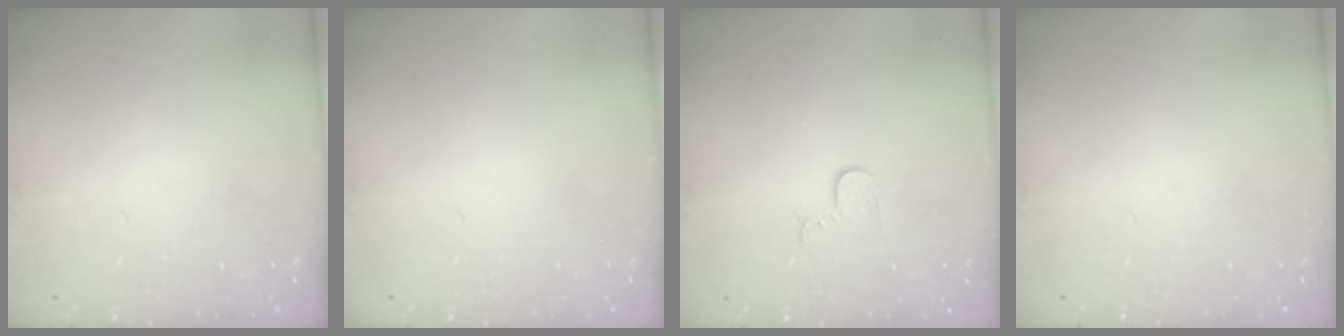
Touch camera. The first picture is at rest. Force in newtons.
{"total": 0.0}
{"total": 3.7, "press": 3.7, "slide": 0.5}
{"total": 0.0}